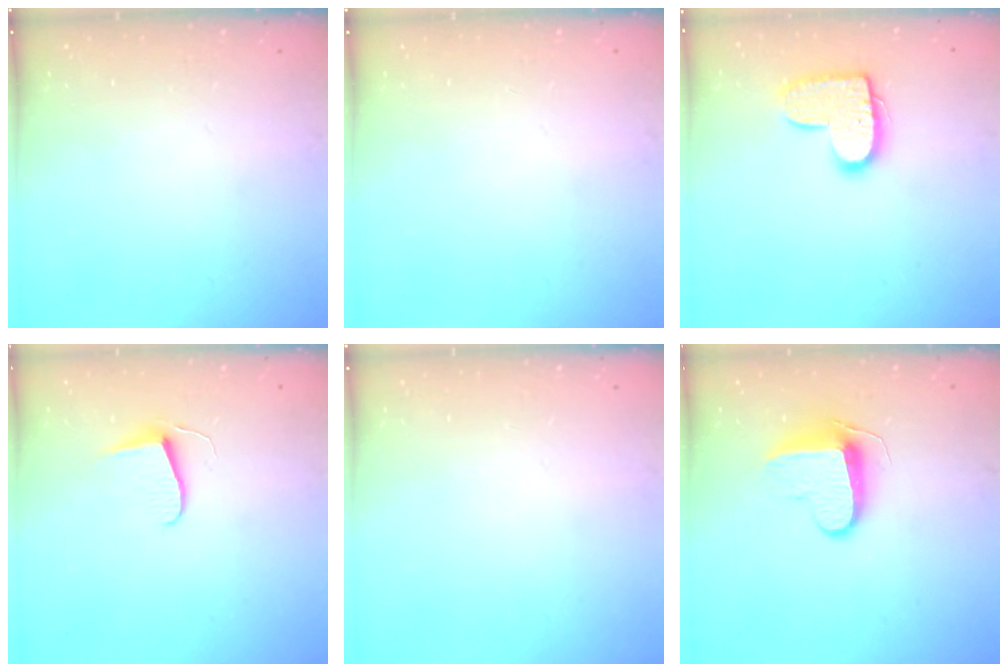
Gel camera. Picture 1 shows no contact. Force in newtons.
{"total": 0.0}
{"total": 12.4, "press": 12.4, "slide": 0.6}
{"total": 6.2, "press": 6.1, "slide": 0.6}
{"total": 0.0}
{"total": 9.4, "press": 9.4, "slide": 0.2}